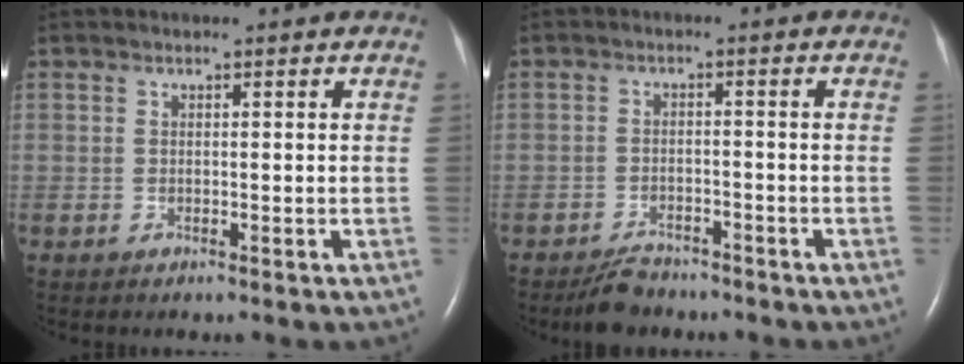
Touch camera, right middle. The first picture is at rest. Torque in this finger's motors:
{"motor_torque": [0.40, -0.44, 0.01, 0.00]}